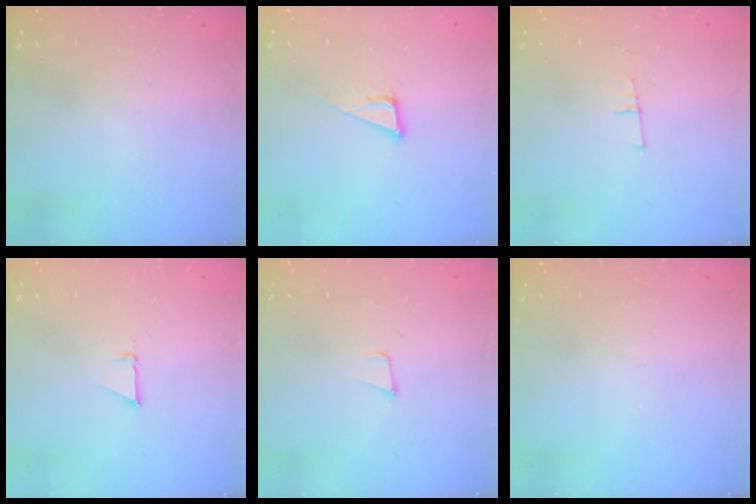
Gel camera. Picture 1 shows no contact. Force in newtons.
{"total": 7.0, "press": 6.4, "slide": 2.8}
{"total": 6.6, "press": 5.9, "slide": 2.9}
{"total": 2.5, "press": 2.5, "slide": 0.1}
{"total": 3.2, "press": 1.9, "slide": 2.6}
{"total": 0.0}